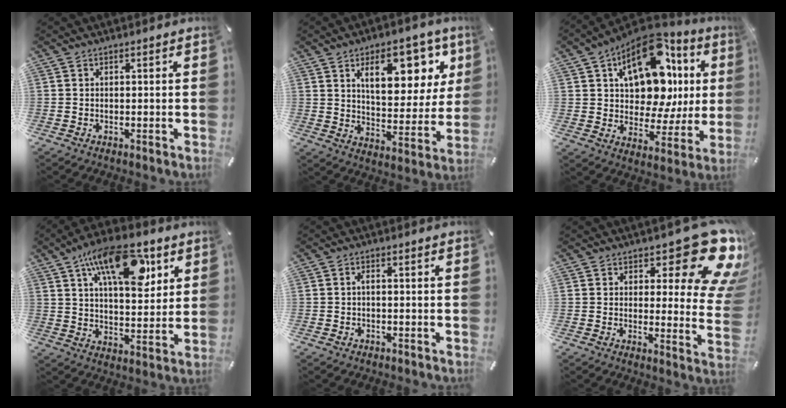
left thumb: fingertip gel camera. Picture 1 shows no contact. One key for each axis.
{"total": 16.8, "fx": 8.5, "fy": 8.7, "fz": 11.5, "tx": -0.151, "ty": -0.035, "tz": 0.139}
{"total": 18.2, "fx": 7.5, "fy": 11.0, "fz": 12.4, "tx": -0.175, "ty": -0.059, "tz": 0.128}
{"total": 18.0, "fx": 8.9, "fy": 8.6, "fz": 13.0, "tx": -0.201, "ty": -0.026, "tz": 0.145}
{"total": 1.2, "fx": -0.2, "fy": 0.7, "fz": 1.0, "tx": -0.019, "ty": 0.003, "tz": -0.005}
{"total": 17.9, "fx": 9.8, "fy": 7.1, "fz": 13.3, "tx": -0.159, "ty": -0.077, "tz": 0.161}